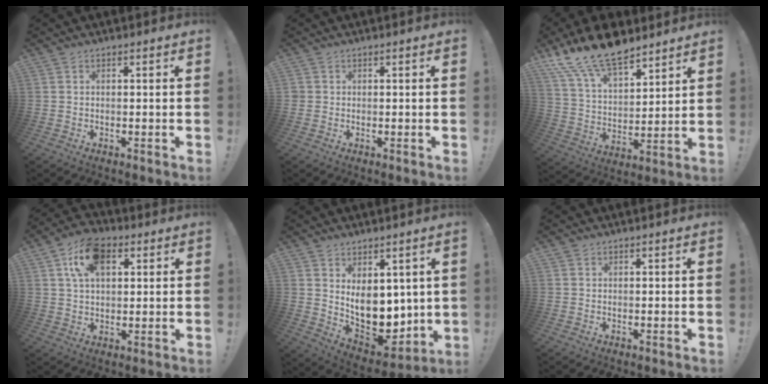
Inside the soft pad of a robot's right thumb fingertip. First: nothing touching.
{"total": 0.9, "force": [0.1, 0.9, 0.2], "torque": [-0.008, 0.003, 0.003]}
{"total": 17.0, "force": [12.9, 7.2, 8.5], "torque": [-0.162, -0.086, 0.238]}
{"total": 11.8, "force": [5.0, 7.0, 8.1], "torque": [-0.130, 0.005, 0.094]}
{"total": 12.8, "force": [1.7, 9.6, 8.4], "torque": [-0.121, -0.035, 0.047]}
{"total": 1.2, "force": [0.5, 1.1, 0.1], "torque": [0.007, -0.006, 0.008]}